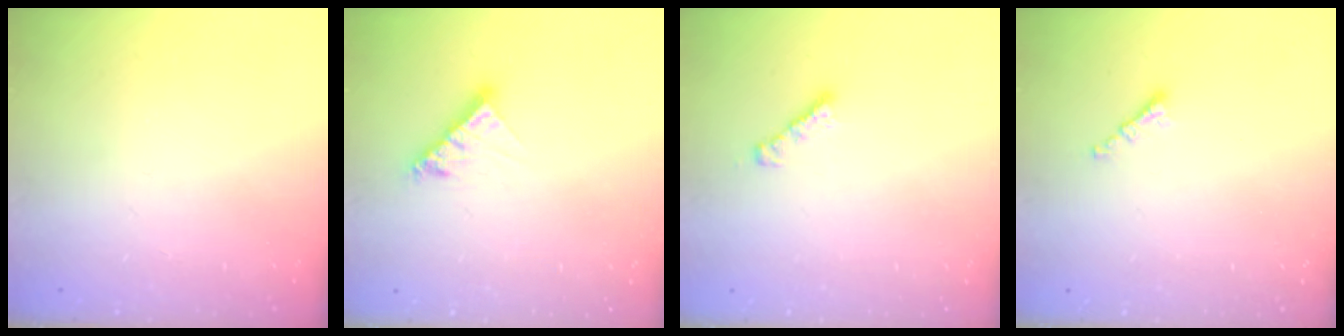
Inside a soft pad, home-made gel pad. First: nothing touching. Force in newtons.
{"total": 8.8, "press": 8.7, "slide": 0.8}
{"total": 2.3, "press": 2.3, "slide": 0.4}
{"total": 1.3, "press": 1.2, "slide": 0.5}